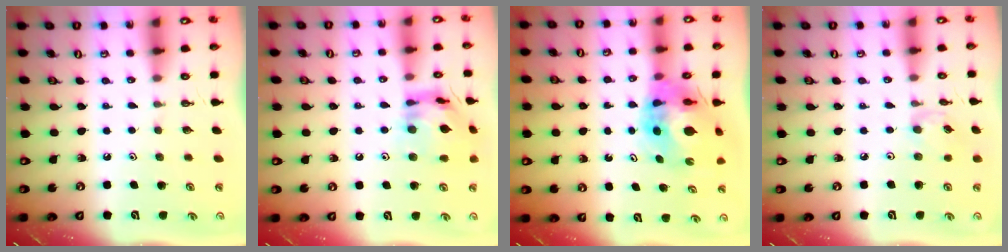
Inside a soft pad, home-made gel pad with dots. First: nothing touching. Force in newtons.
{"total": 15.6, "press": 15.5, "slide": 1.5}
{"total": 13.2, "press": 13.1, "slide": 1.5}
{"total": 3.1, "press": 3.1, "slide": 0.3}